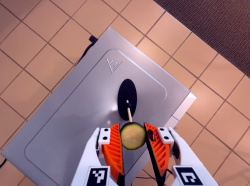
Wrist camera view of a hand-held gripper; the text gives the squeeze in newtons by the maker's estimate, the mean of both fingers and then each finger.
{"total": 8.8, "left": 8.8, "right": 8.7}